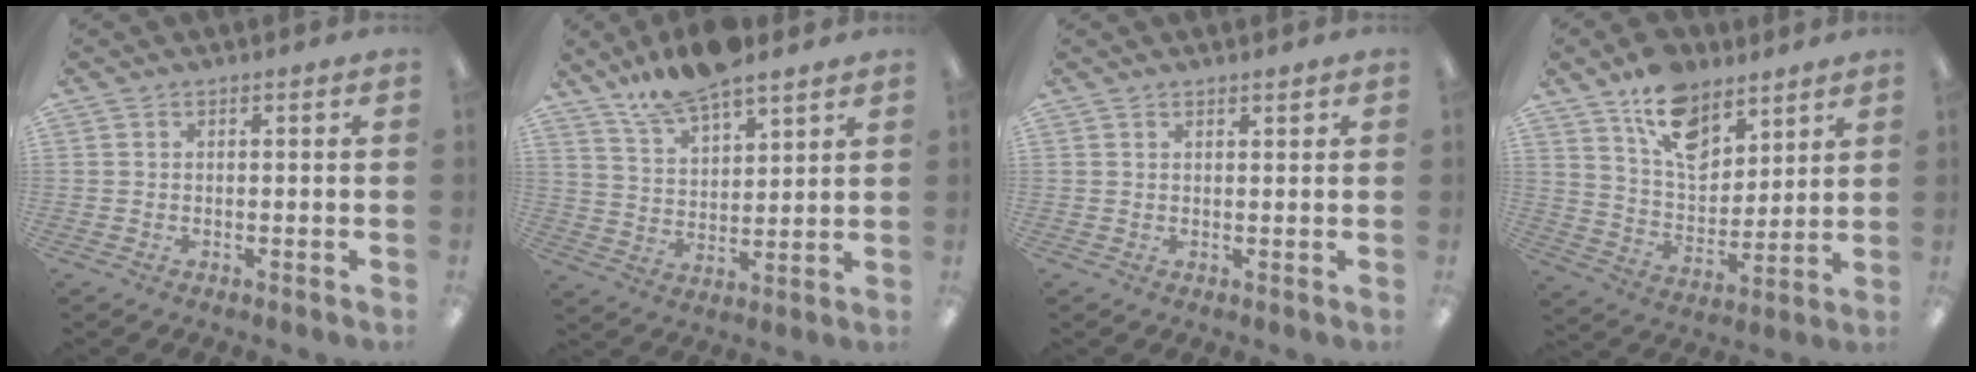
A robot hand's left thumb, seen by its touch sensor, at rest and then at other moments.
{"total": 11.5, "force": [9.8, 3.5, 5.0], "torque": [-0.098, -0.049, 0.181]}
{"total": 1.1, "force": [1.0, 0.2, 0.3], "torque": [-0.007, -0.001, 0.018]}
{"total": 14.1, "force": [9.2, 8.2, 6.9], "torque": [-0.113, -0.044, 0.170]}